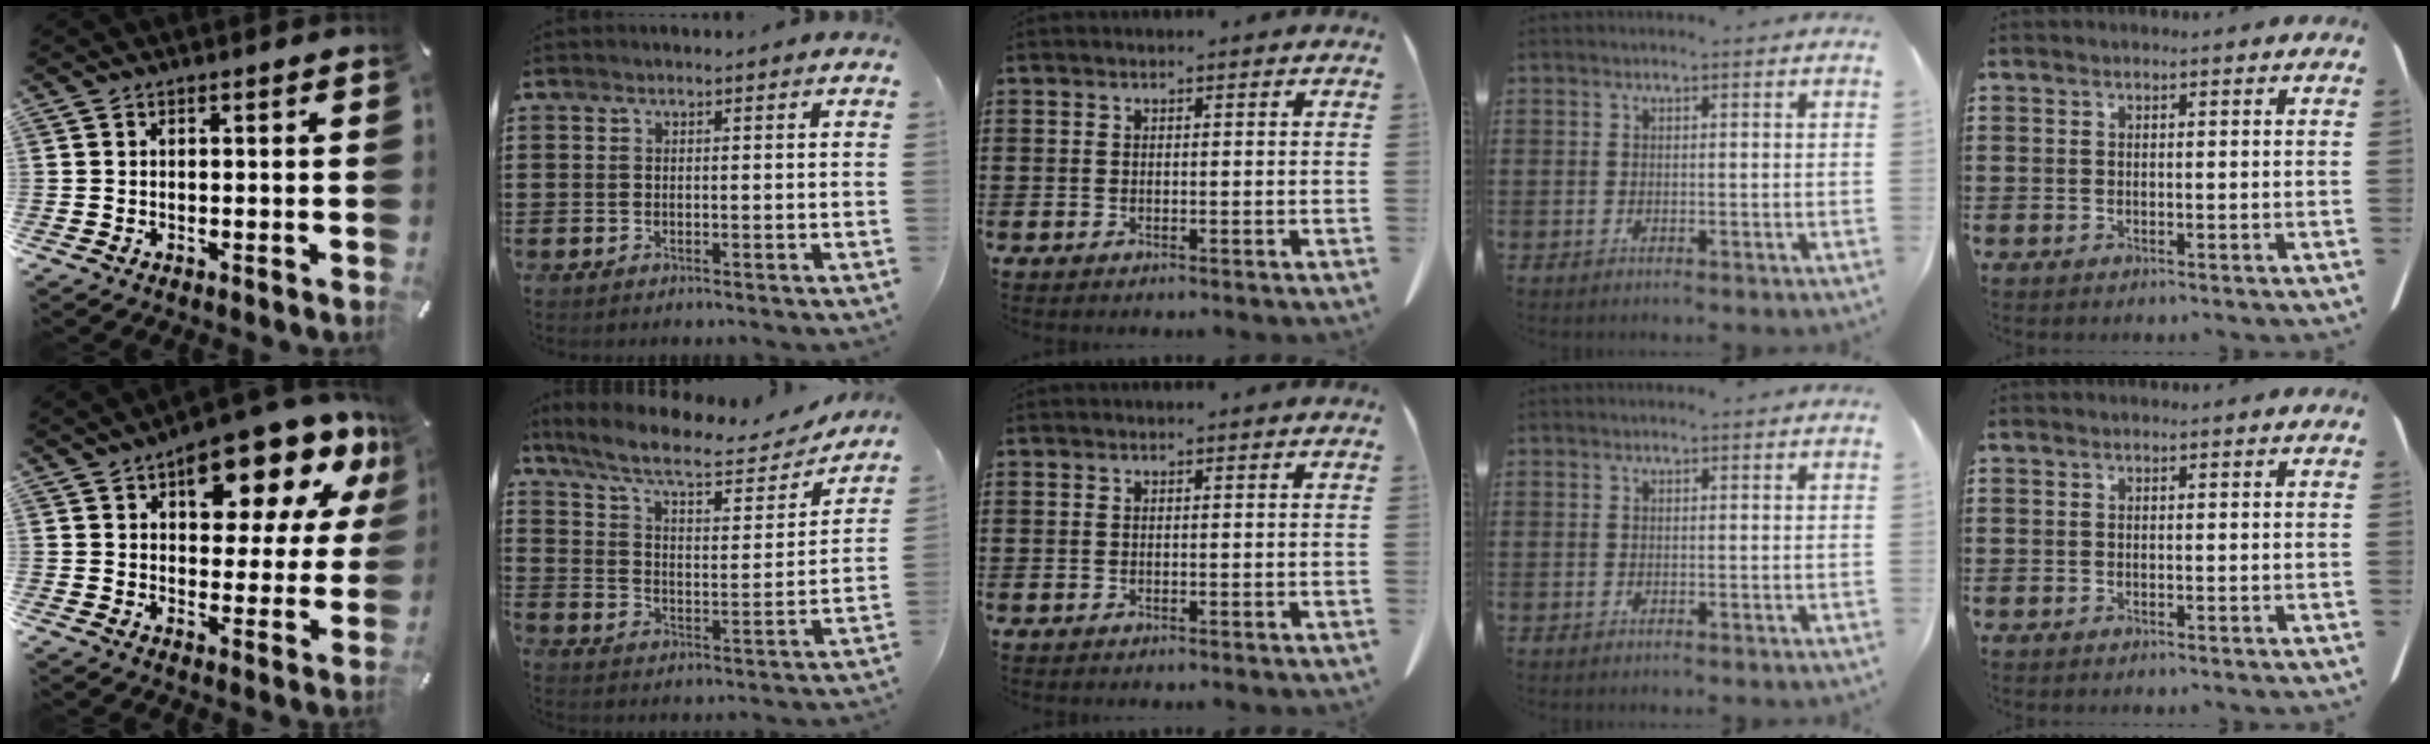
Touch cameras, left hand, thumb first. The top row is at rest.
{"thumb": {"total": 18.9, "force": [11.7, 8.5, 12.0], "torque": [-0.157, -0.078, 0.193]}, "index": {"total": 8.3, "force": [6.8, 1.7, 4.4], "torque": [-0.114, -0.037, 0.115]}}